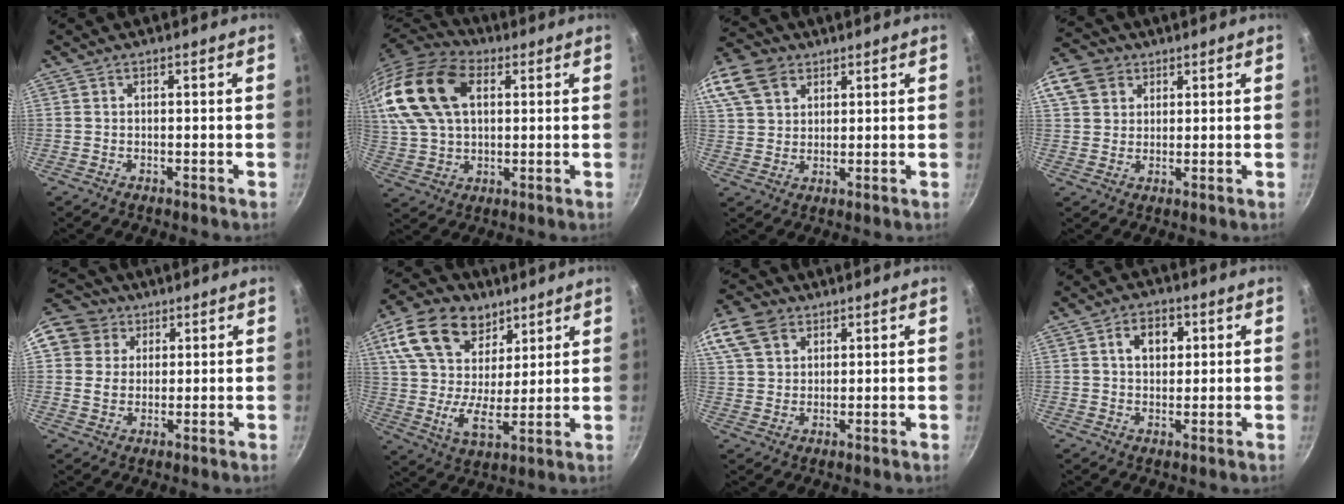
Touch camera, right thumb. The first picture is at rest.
{"total": 20.9, "force": [6.5, 13.1, 14.9], "torque": [-0.290, 0.005, 0.116]}
{"total": 16.9, "force": [8.7, 12.0, 8.1], "torque": [-0.192, 0.027, 0.167]}
{"total": 13.6, "force": [5.9, 10.9, 5.7], "torque": [-0.126, 0.026, 0.106]}
{"total": 10.6, "force": [4.8, 9.0, 3.0], "torque": [-0.039, 0.005, 0.076]}
{"total": 18.8, "force": [9.9, 12.1, 10.5], "torque": [-0.176, -0.029, 0.174]}
{"total": 14.8, "force": [7.6, 10.5, 7.1], "torque": [-0.162, 0.020, 0.144]}
{"total": 6.0, "force": [1.9, 4.3, 3.8], "torque": [-0.040, 0.001, 0.027]}